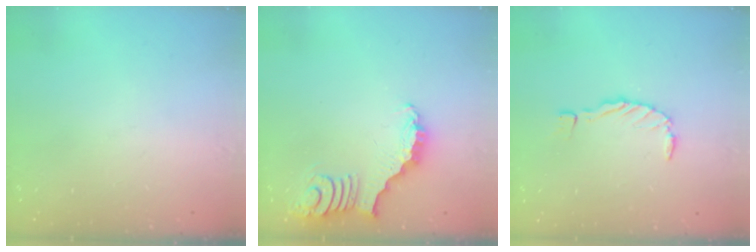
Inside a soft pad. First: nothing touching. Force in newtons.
{"total": 3.6, "press": 3.5, "slide": 0.7}
{"total": 0.0}